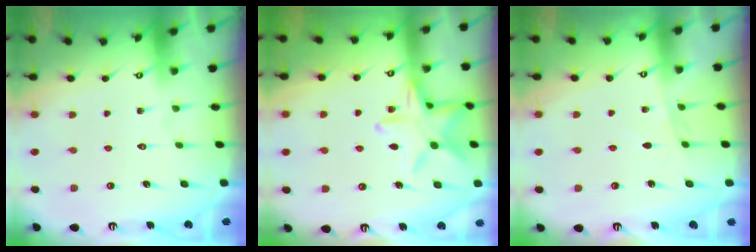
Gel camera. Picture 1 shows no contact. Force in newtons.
{"total": 14.1, "press": 14.1, "slide": 0.9}
{"total": 3.2, "press": 3.2, "slide": 0.5}